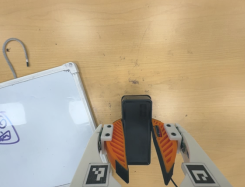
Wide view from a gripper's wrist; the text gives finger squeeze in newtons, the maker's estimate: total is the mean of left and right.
{"total": 8.0, "left": 6.8, "right": 9.1}